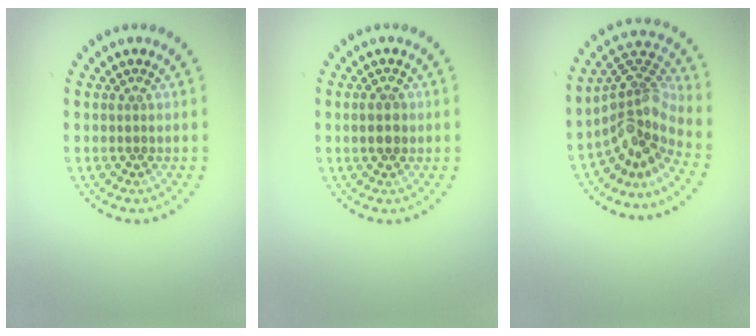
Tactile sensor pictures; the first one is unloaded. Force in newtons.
{"total": 2.2, "press": 2.2, "slide": 0.1}
{"total": 4.6, "press": 3.0, "slide": 3.5}